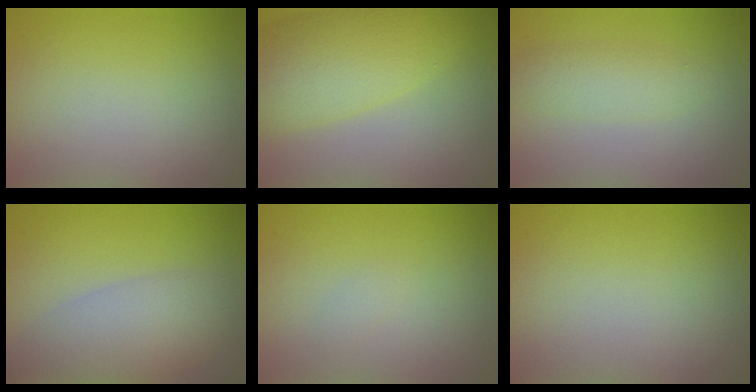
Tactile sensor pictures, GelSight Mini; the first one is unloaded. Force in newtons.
{"total": 7.6, "press": 7.6, "slide": 0.3}
{"total": 2.4, "press": 2.4, "slide": 0.0}
{"total": 6.1, "press": 6.1, "slide": 0.5}
{"total": 0.5, "press": 0.5, "slide": 0.0}
{"total": 0.0}